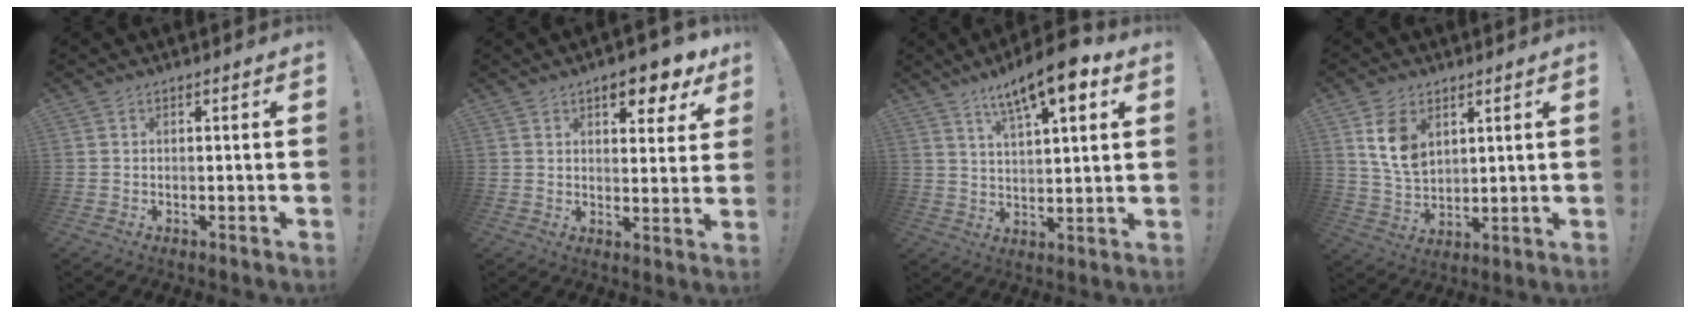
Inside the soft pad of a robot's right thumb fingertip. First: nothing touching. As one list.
[{"total": 8.9, "force": [5.6, 3.7, 5.9], "torque": [-0.064, -0.034, 0.095]}, {"total": 12.7, "force": [7.8, 3.3, 9.4], "torque": [-0.155, -0.036, 0.127]}, {"total": 10.1, "force": [4.6, 6.7, 5.9], "torque": [-0.113, -0.020, 0.088]}]